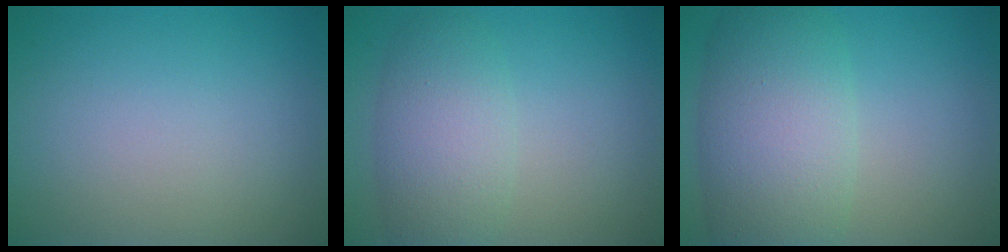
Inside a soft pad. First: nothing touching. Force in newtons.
{"total": 4.8, "press": 4.8, "slide": 0.2}
{"total": 8.1, "press": 8.1, "slide": 0.5}